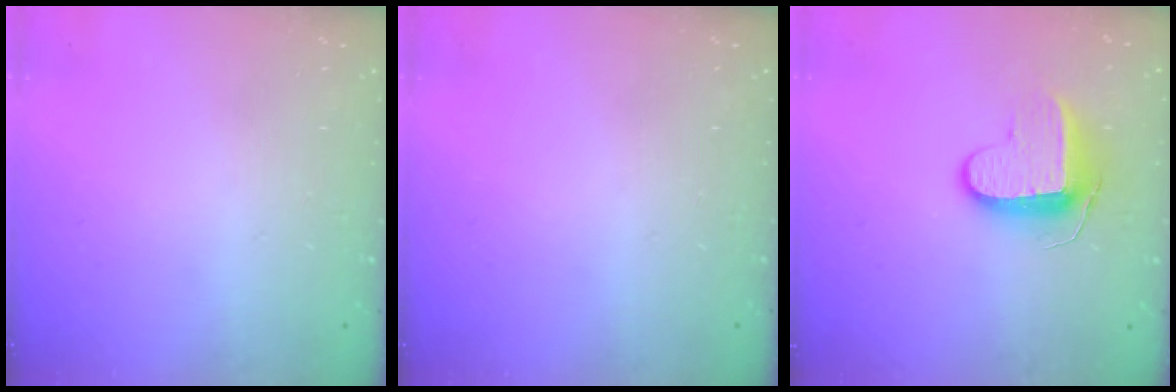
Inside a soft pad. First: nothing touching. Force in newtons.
{"total": 0.0}
{"total": 9.6, "press": 9.6, "slide": 0.9}